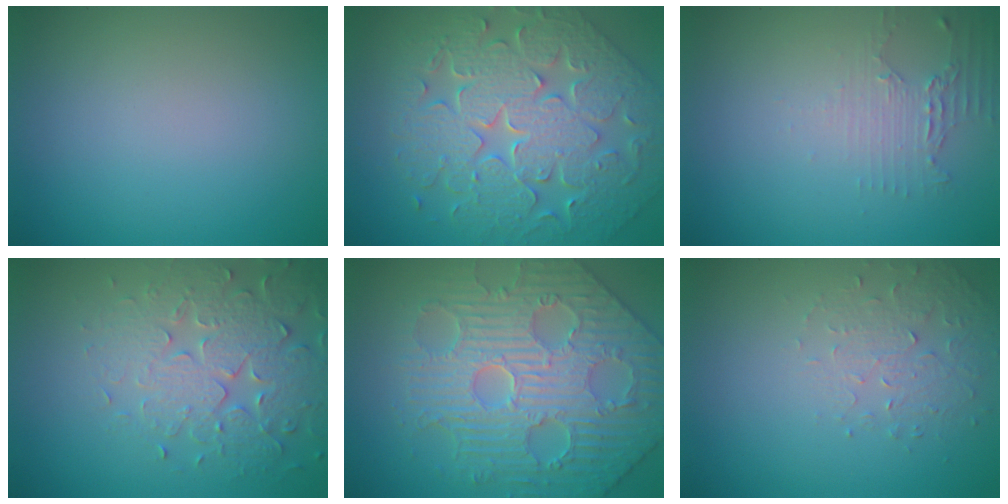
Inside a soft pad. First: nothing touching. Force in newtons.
{"total": 8.5, "press": 6.9, "slide": 4.9}
{"total": 2.3, "press": 1.7, "slide": 1.5}
{"total": 5.1, "press": 4.7, "slide": 1.9}
{"total": 7.2, "press": 6.0, "slide": 3.9}
{"total": 1.6, "press": 1.1, "slide": 1.2}